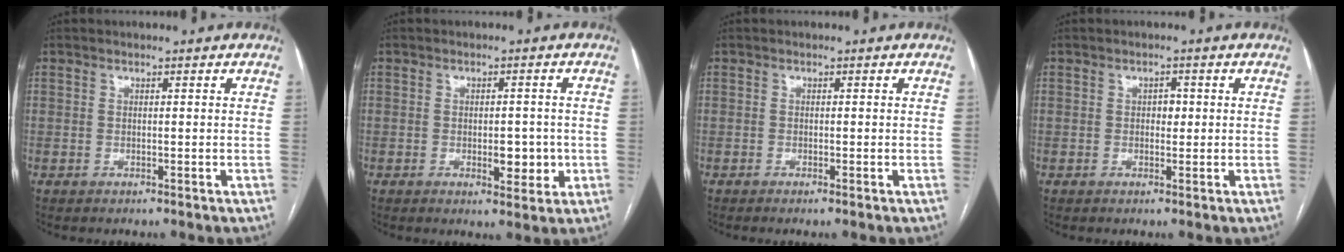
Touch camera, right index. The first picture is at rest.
{"total": 3.9, "force": [-0.8, 1.9, 3.3], "torque": [-0.040, 0.000, -0.005]}
{"total": 0.8, "force": [-0.5, -0.1, 0.7], "torque": [-0.013, 0.000, -0.006]}
{"total": 1.6, "force": [0.1, 1.1, 1.2], "torque": [-0.013, 0.003, 0.000]}